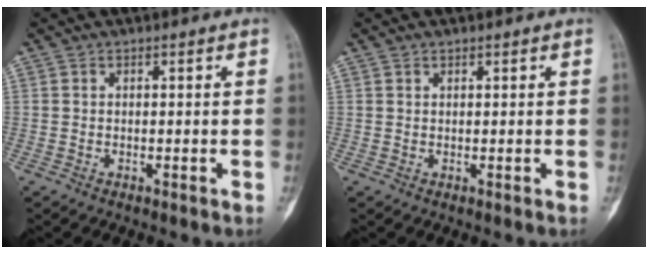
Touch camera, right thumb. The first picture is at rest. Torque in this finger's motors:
{"motor_torque": [0.25, -0.50, 0.15, 0.04, -0.10]}